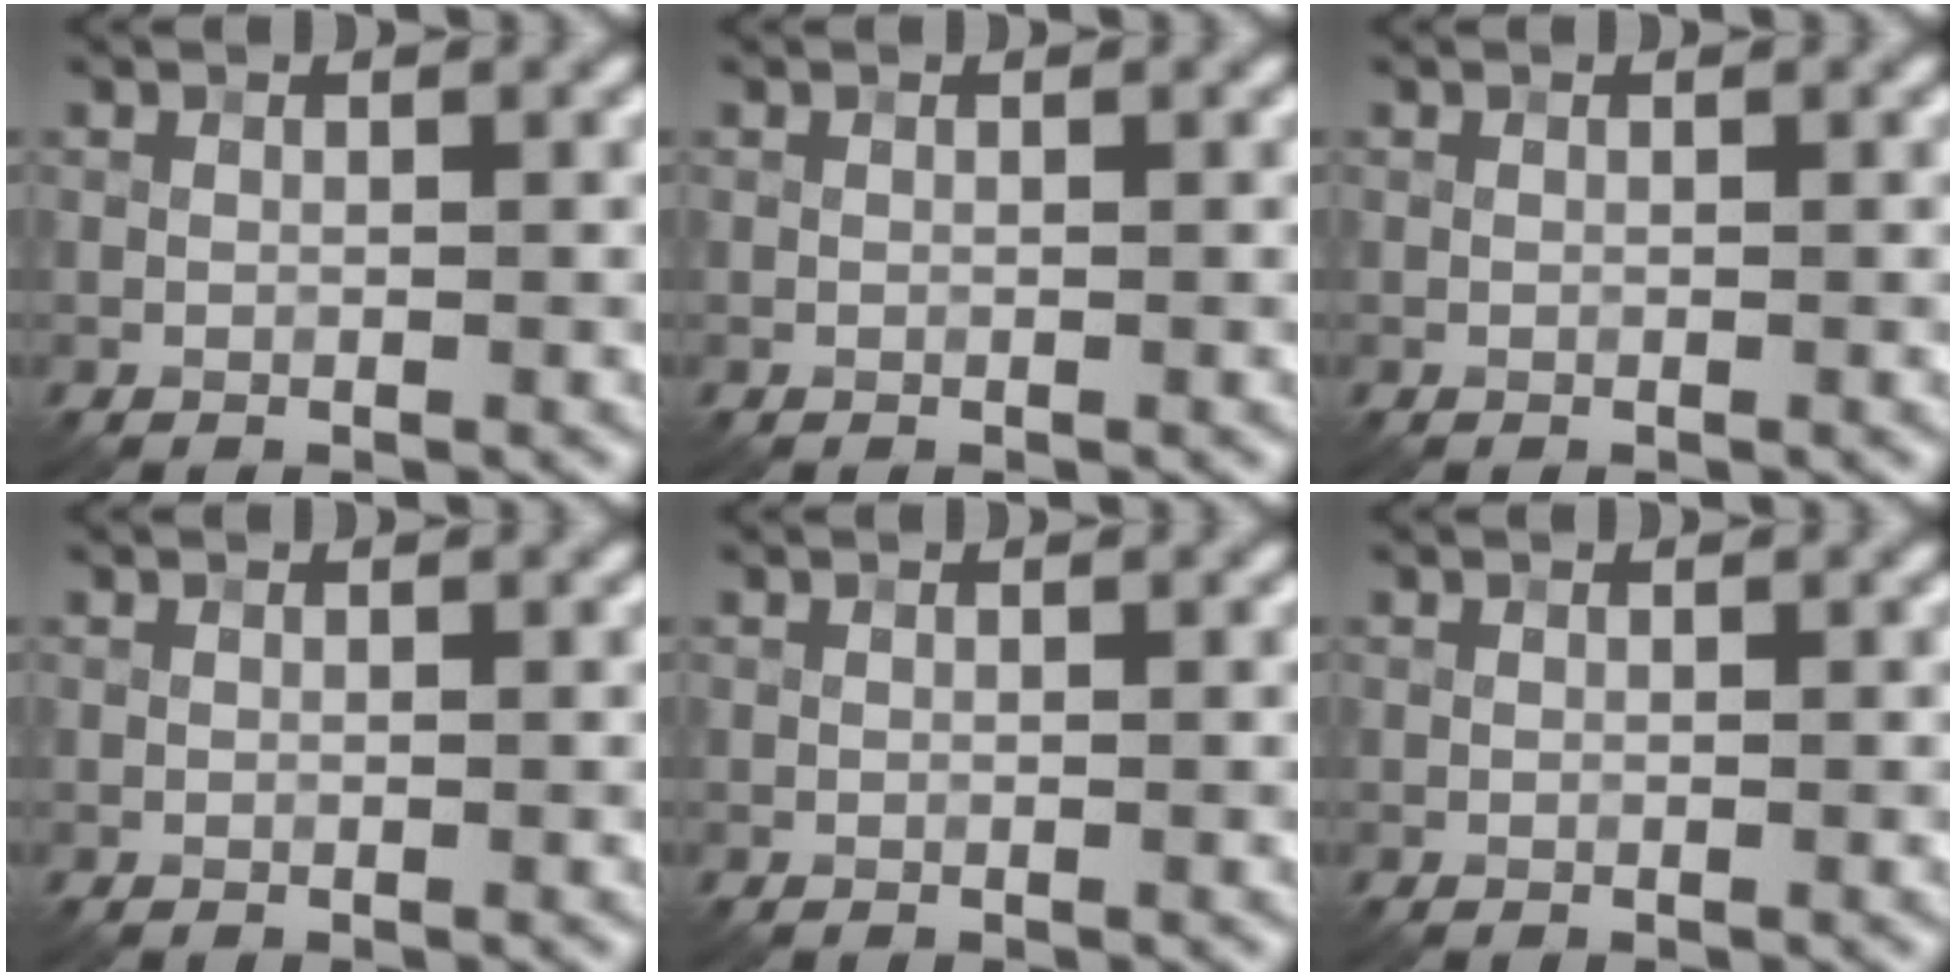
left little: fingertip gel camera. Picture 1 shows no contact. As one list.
[{"total": 0.0}, {"total": 0.0}, {"total": 0.0}, {"total": 0.0}, {"total": 0.0}]